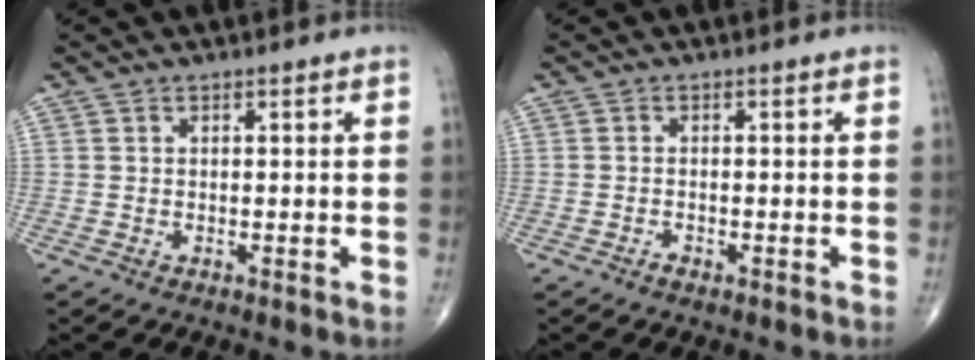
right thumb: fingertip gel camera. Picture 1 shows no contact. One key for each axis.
{"total": 1.0, "fx": -0.7, "fy": 0.4, "fz": 0.6, "tx": -0.012, "ty": 0.002, "tz": -0.015}